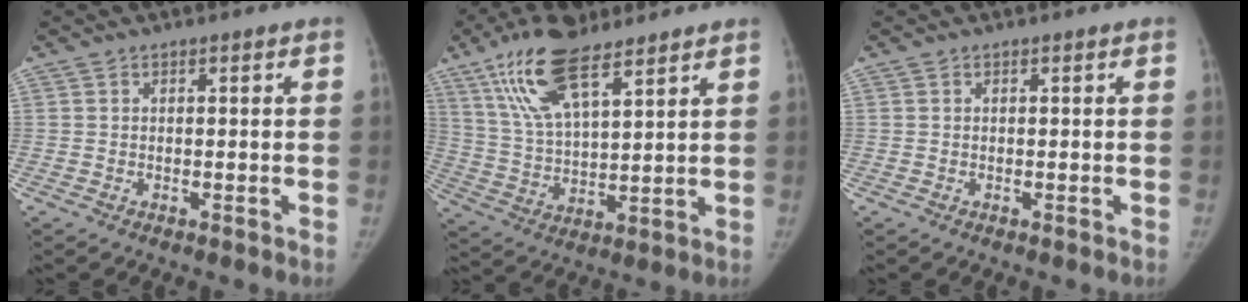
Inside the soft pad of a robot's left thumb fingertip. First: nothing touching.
{"total": 15.1, "force": [9.5, 5.6, 10.3], "torque": [-0.183, -0.027, 0.185]}
{"total": 0.0}